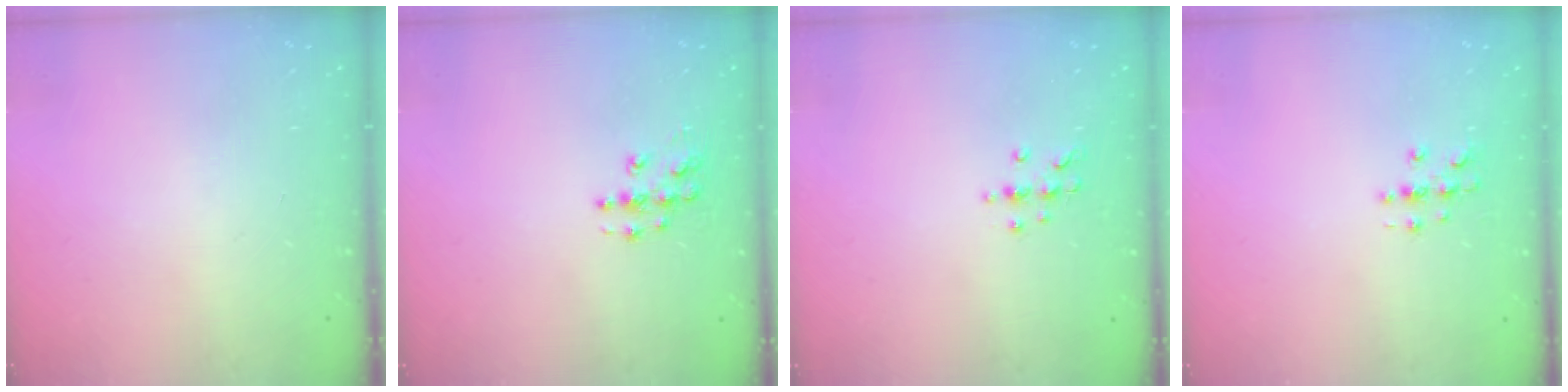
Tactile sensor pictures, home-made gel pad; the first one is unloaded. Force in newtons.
{"total": 6.6, "press": 6.6, "slide": 0.3}
{"total": 6.3, "press": 6.2, "slide": 0.7}
{"total": 2.7, "press": 2.7, "slide": 0.3}